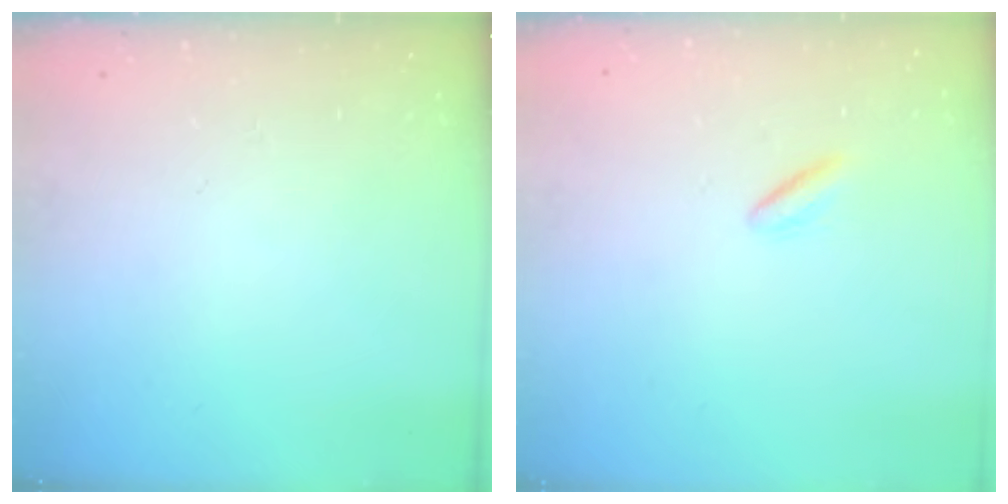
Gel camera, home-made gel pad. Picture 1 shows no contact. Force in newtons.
{"total": 0.9, "press": 0.7, "slide": 0.6}